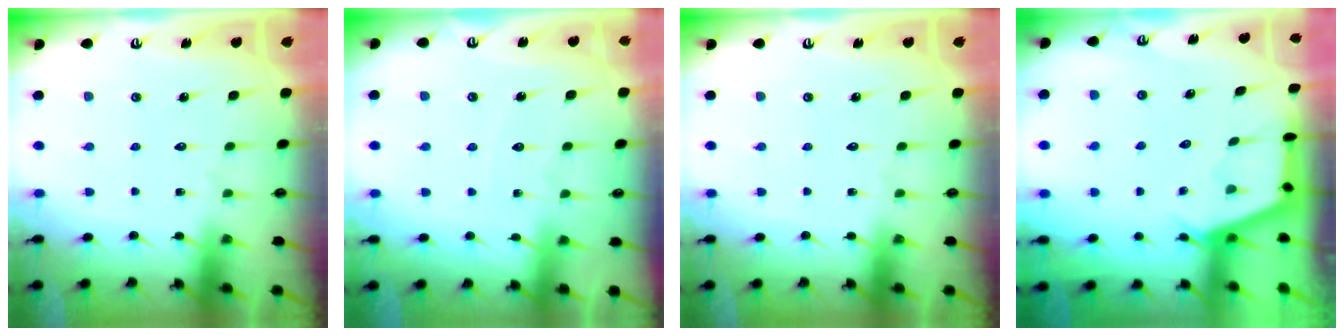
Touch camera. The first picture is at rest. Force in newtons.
{"total": 4.0, "press": 3.9, "slide": 0.6}
{"total": 0.0}
{"total": 2.8, "press": 2.8, "slide": 0.4}